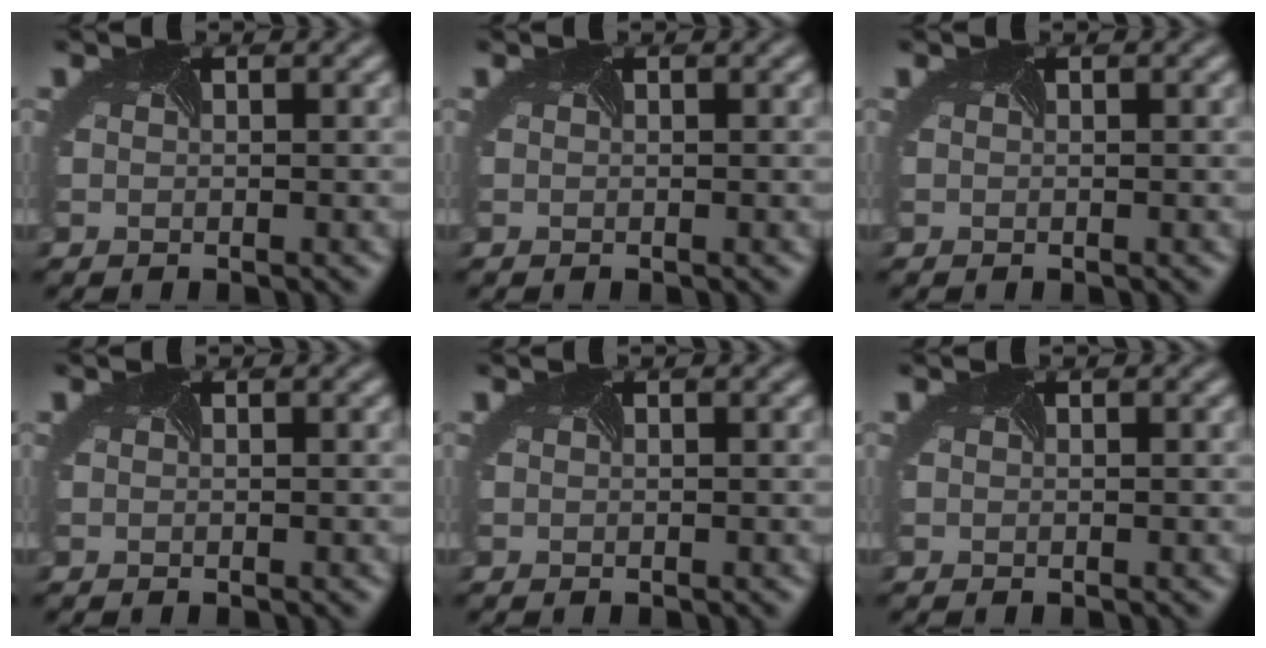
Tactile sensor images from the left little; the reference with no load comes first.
{"total": 0.0}
{"total": 0.0}
{"total": 0.0}
{"total": 0.0}
{"total": 0.0}